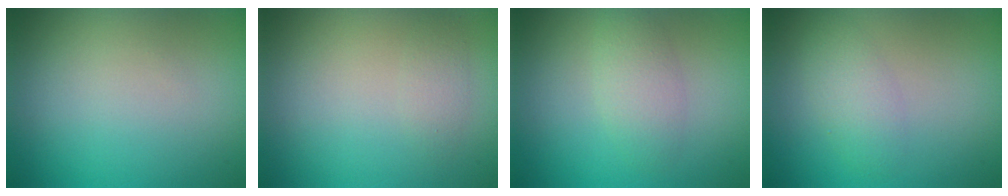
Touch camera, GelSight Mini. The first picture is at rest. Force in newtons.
{"total": 1.2, "press": 1.2, "slide": 0.1}
{"total": 2.4, "press": 2.4, "slide": 0.2}
{"total": 2.4, "press": 2.4, "slide": 0.1}